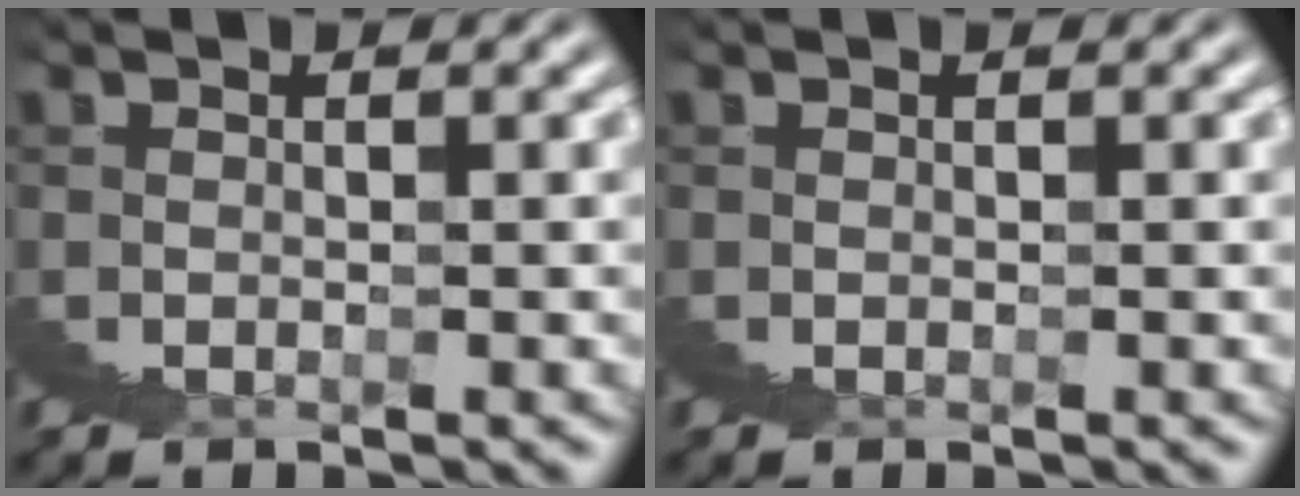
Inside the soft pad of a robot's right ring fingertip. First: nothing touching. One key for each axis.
{"total": 0.0}